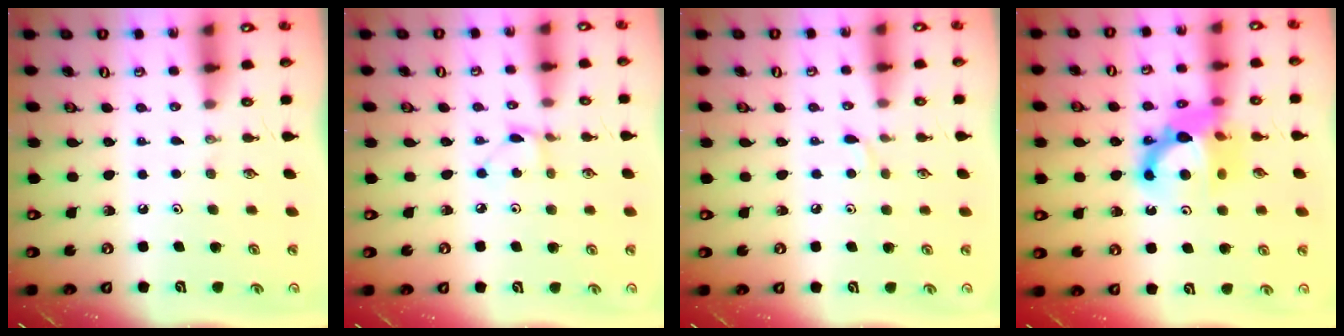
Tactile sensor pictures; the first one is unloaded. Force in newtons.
{"total": 2.8, "press": 2.8, "slide": 0.3}
{"total": 3.5, "press": 3.5, "slide": 0.5}
{"total": 11.7, "press": 11.6, "slide": 1.7}